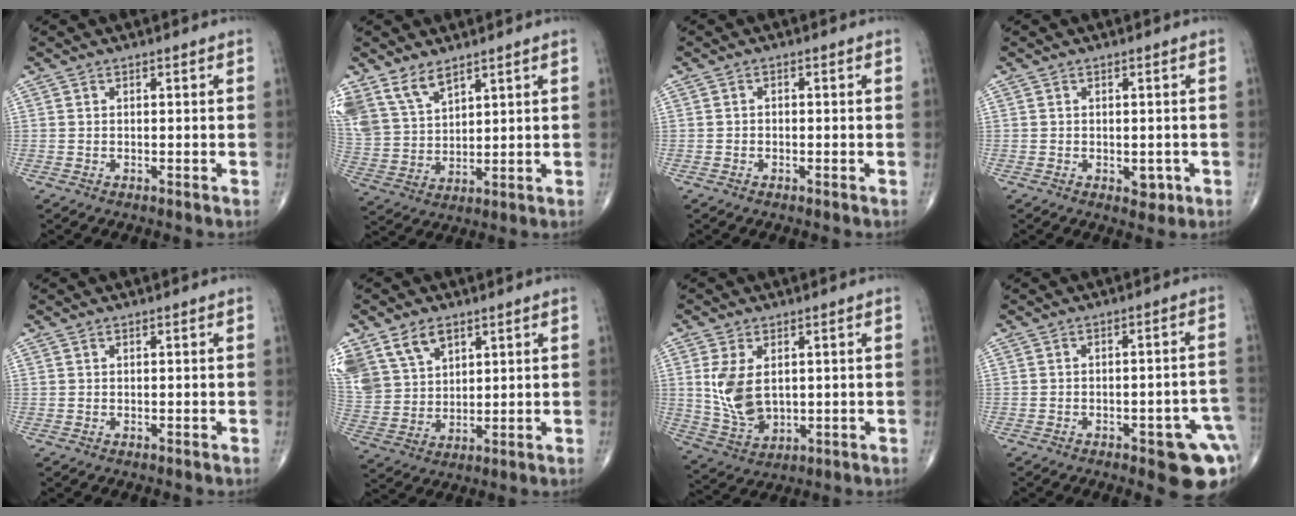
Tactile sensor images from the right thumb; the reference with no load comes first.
{"total": 9.6, "force": [6.8, 4.9, 4.8], "torque": [-0.086, -0.024, 0.153]}
{"total": 0.6, "force": [-0.3, 0.4, 0.3], "torque": [0.000, 0.002, -0.009]}
{"total": 2.4, "force": [-0.7, 1.6, 1.7], "torque": [-0.005, 0.000, -0.005]}
{"total": 0.0}
{"total": 12.8, "force": [7.1, 8.5, 6.3], "torque": [-0.121, -0.010, 0.151]}
{"total": 9.4, "force": [1.5, 5.9, 7.1], "torque": [-0.133, -0.014, 0.046]}
{"total": 10.9, "force": [-4.6, 3.7, 9.2], "torque": [-0.080, 0.029, -0.046]}